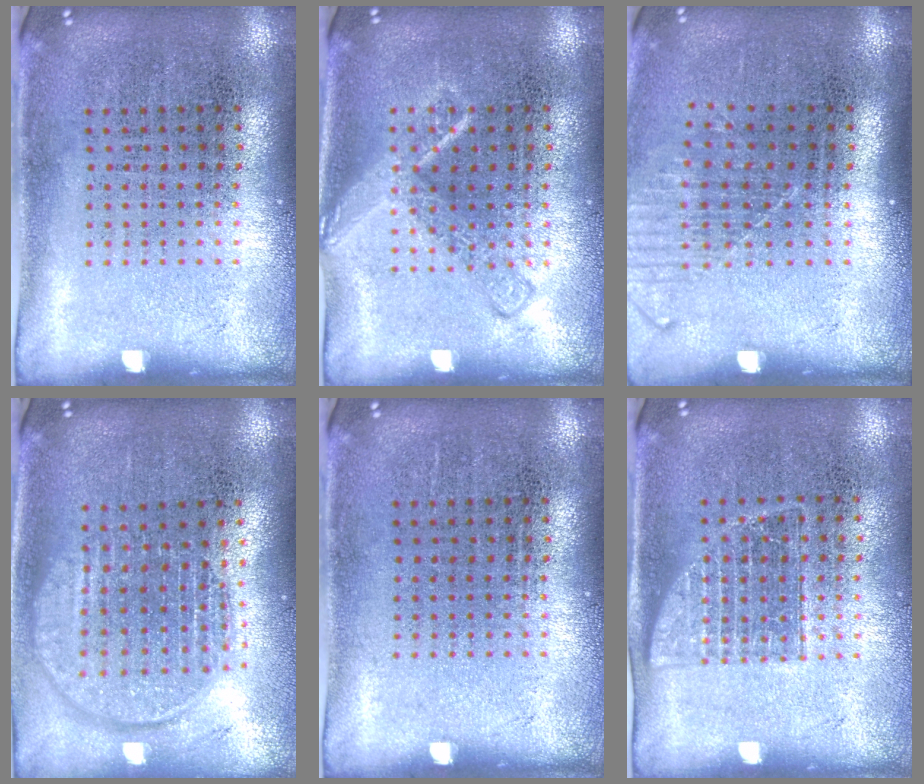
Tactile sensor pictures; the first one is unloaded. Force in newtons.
{"total": 2.3, "press": 2.3, "slide": 0.3}
{"total": 1.3, "press": 1.1, "slide": 0.8}
{"total": 1.8, "press": 1.5, "slide": 1.0}
{"total": 0.0}
{"total": 1.2, "press": 1.1, "slide": 0.6}